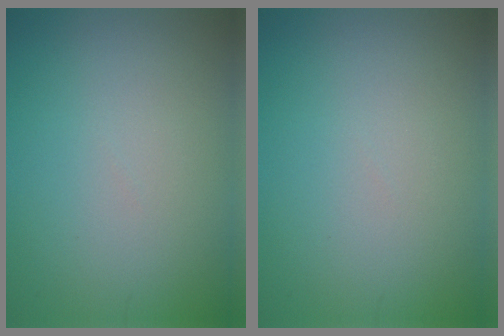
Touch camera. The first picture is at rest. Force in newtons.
{"total": 0.0}